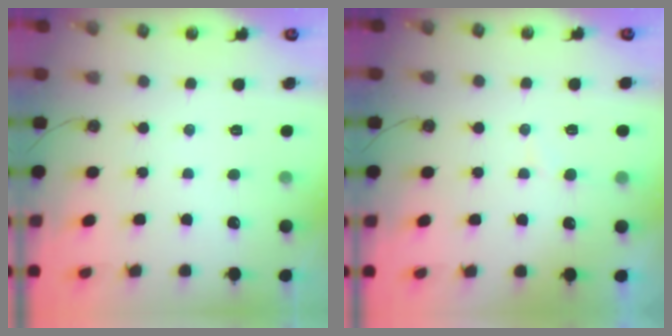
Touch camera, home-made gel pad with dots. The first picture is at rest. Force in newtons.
{"total": 5.0, "press": 4.9, "slide": 0.5}